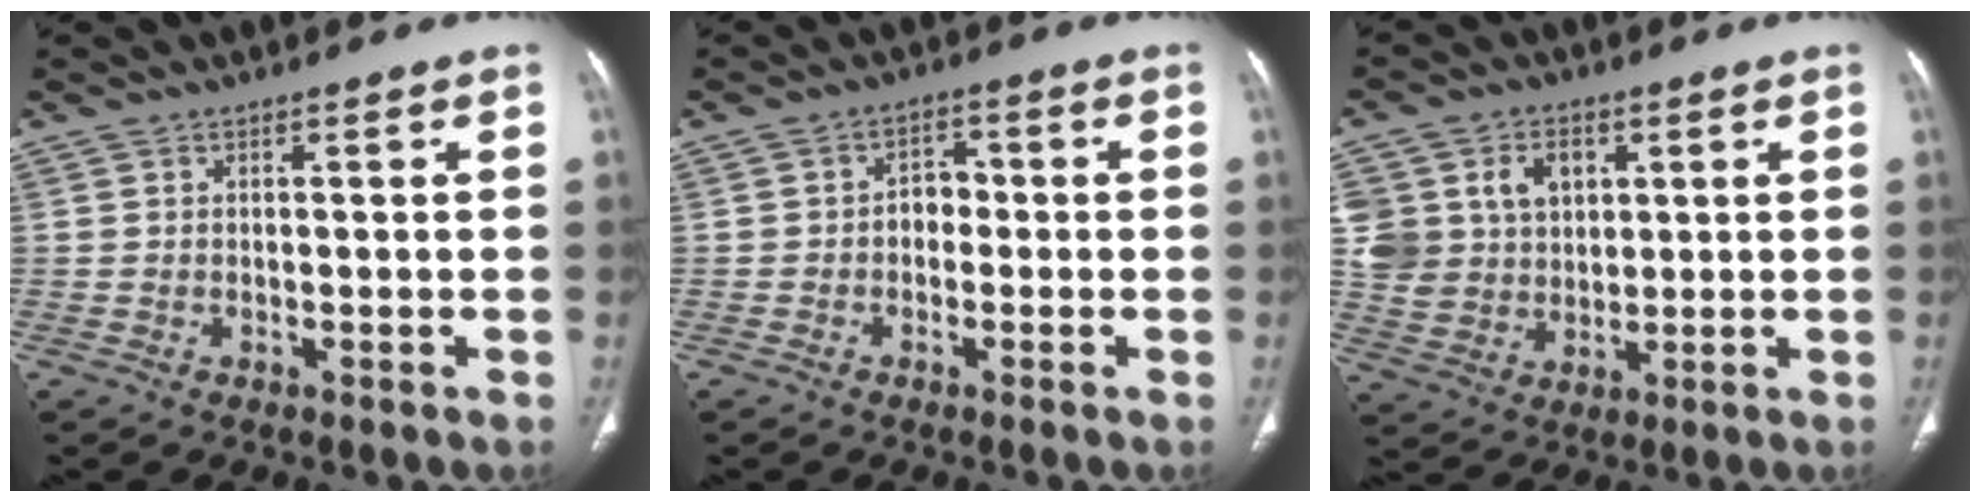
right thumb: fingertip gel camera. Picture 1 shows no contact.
{"total": 3.5, "force": [-0.8, 2.7, 2.1], "torque": [-0.013, 0.019, -0.023]}
{"total": 11.8, "force": [3.3, 9.6, 5.9], "torque": [-0.079, -0.005, 0.074]}